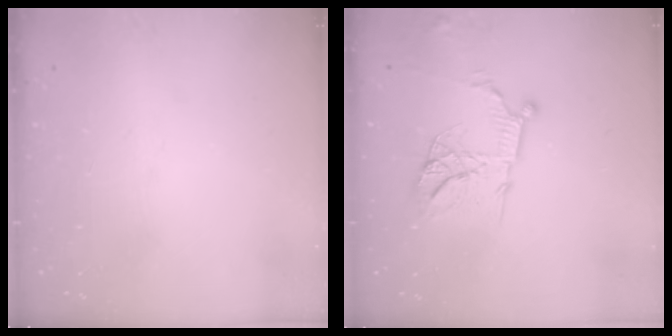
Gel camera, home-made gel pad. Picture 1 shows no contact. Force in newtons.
{"total": 14.7, "press": 14.7, "slide": 1.6}